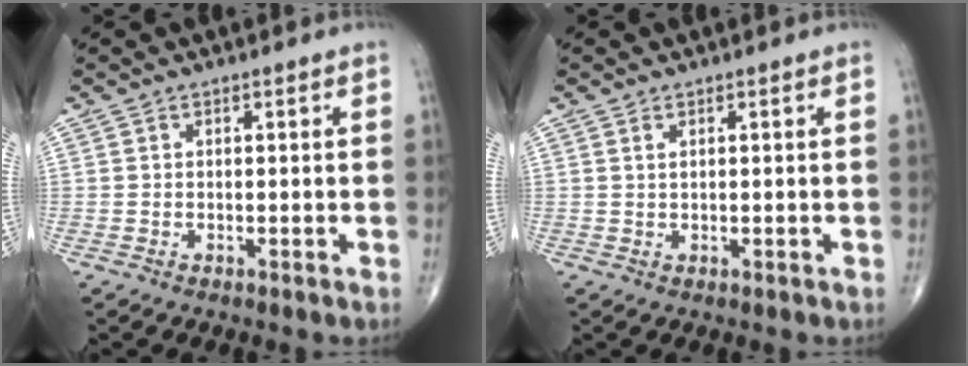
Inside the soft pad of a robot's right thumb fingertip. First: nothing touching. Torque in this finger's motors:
{"motor_torque": [-0.58, 0.16, 0.11, 0.09, -0.01]}